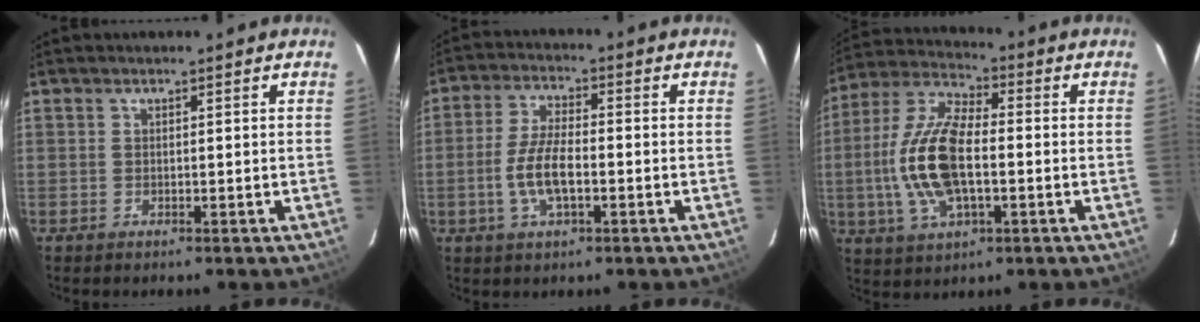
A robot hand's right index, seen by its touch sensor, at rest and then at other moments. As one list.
[{"total": 7.7, "force": [-2.2, 2.7, 6.9], "torque": [-0.144, 0.003, -0.043]}, {"total": 15.8, "force": [-1.9, 7.0, 14.0], "torque": [-0.297, 0.007, -0.038]}]